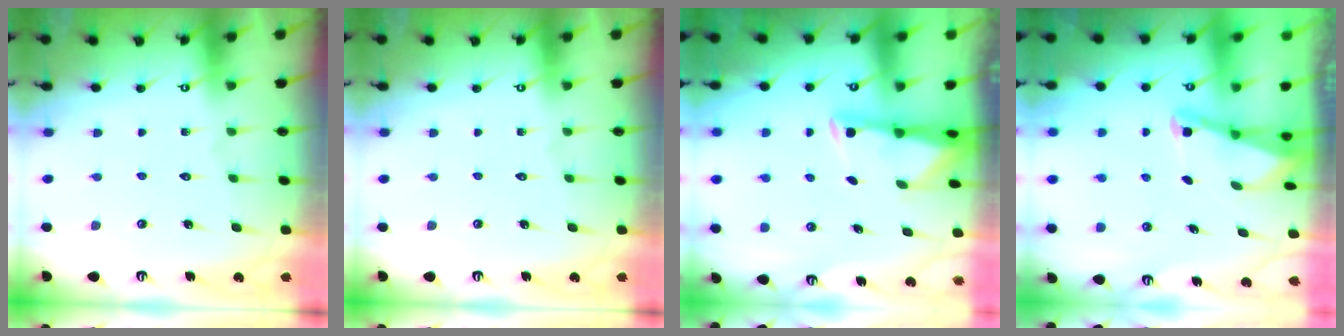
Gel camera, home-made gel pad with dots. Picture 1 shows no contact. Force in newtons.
{"total": 0.0}
{"total": 3.0, "press": 2.9, "slide": 0.5}
{"total": 2.0, "press": 2.0, "slide": 0.4}